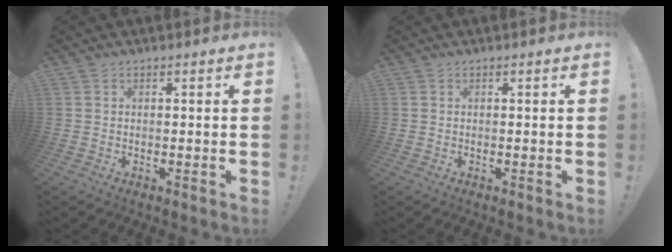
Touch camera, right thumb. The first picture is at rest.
{"total": 0.0}